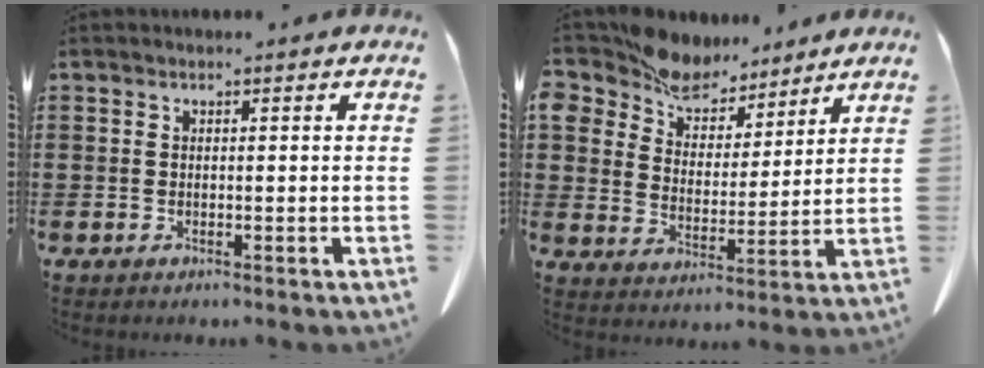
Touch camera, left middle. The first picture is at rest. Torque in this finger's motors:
{"motor_torque": [1.25, 0.15, 0.78, 0.21]}